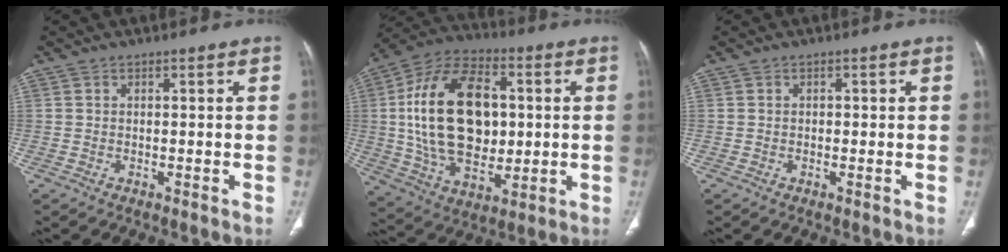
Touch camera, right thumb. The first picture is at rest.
{"total": 24.3, "force": [2.2, 14.9, 19.1], "torque": [-0.323, 0.002, 0.043]}
{"total": 0.5, "force": [0.0, 0.4, 0.3], "torque": [0.002, 0.001, -0.004]}